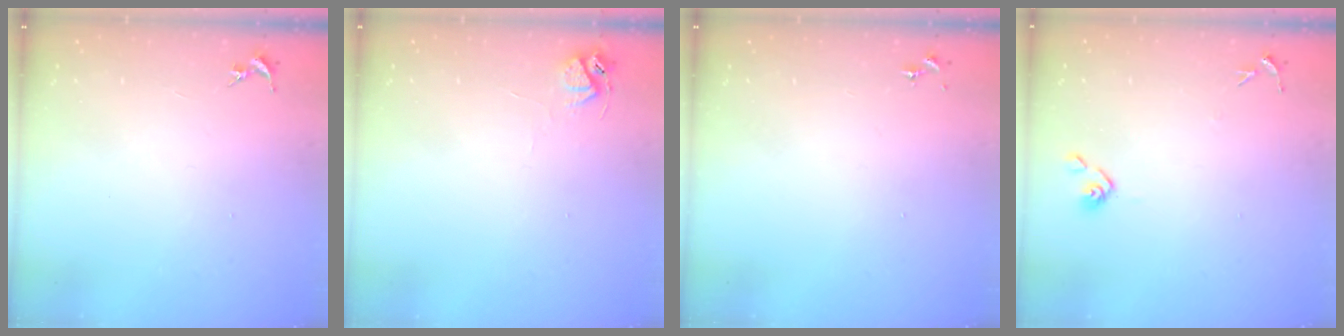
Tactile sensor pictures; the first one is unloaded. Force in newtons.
{"total": 6.6, "press": 6.6, "slide": 0.7}
{"total": 0.0}
{"total": 5.9, "press": 5.9, "slide": 0.5}